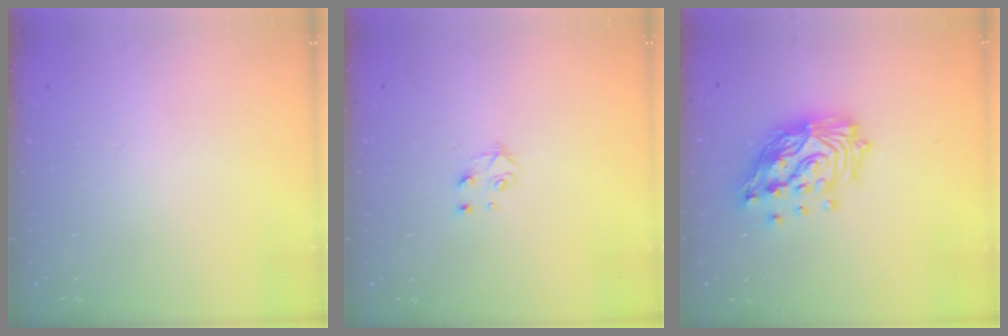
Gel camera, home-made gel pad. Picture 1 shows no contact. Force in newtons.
{"total": 4.3, "press": 4.3, "slide": 0.5}
{"total": 18.2, "press": 18.1, "slide": 1.6}